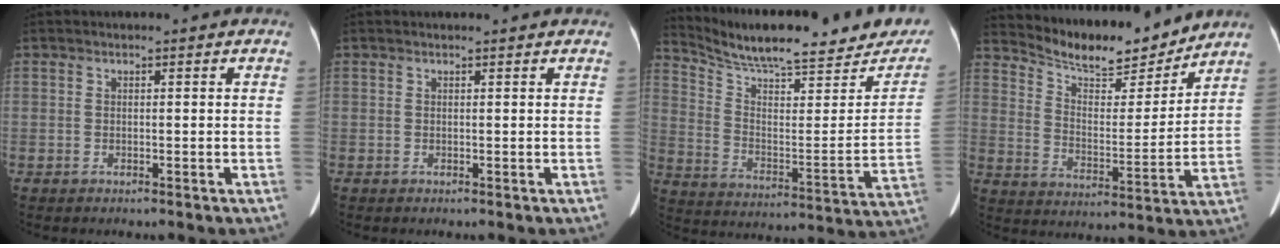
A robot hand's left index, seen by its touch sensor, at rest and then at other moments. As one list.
[{"total": 1.4, "force": [1.3, 0.3, 0.1], "torque": [-0.011, 0.019, 0.016]}, {"total": 24.5, "force": [21.6, 5.2, 10.3], "torque": [-0.161, -0.039, 0.298]}, {"total": 13.5, "force": [12.8, 2.2, 3.5], "torque": [-0.064, -0.008, 0.206]}]